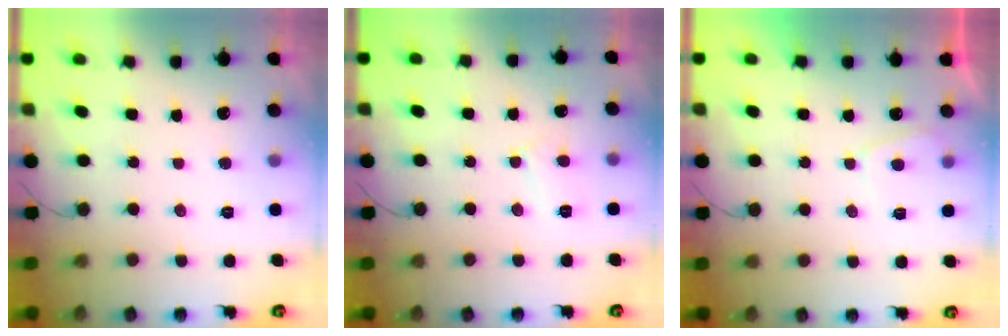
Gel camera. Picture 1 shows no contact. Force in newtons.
{"total": 5.4, "press": 5.4, "slide": 0.5}
{"total": 2.4, "press": 2.3, "slide": 0.7}